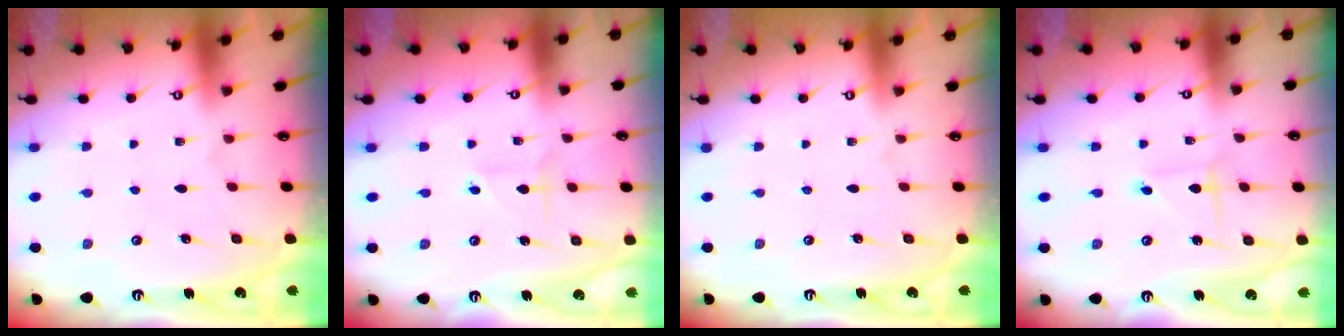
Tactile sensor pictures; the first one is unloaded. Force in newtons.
{"total": 2.2, "press": 2.2, "slide": 0.2}
{"total": 0.0}
{"total": 1.0, "press": 1.0, "slide": 0.1}